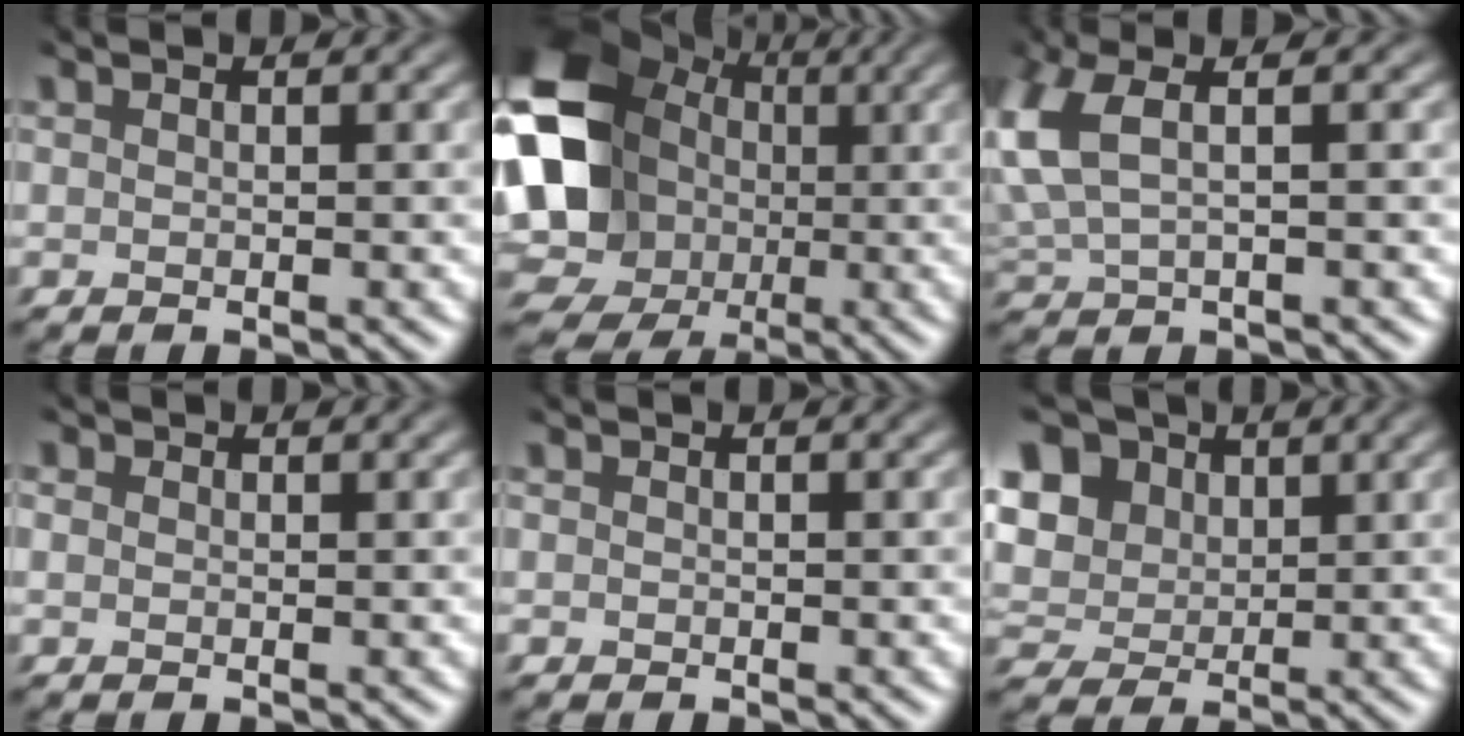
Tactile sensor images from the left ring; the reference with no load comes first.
{"total": 15.1, "force": [-0.1, 13.3, 7.3], "torque": [-0.162, -0.009, -0.011]}
{"total": 5.1, "force": [0.7, 2.3, 4.5], "torque": [-0.131, 0.011, 0.024]}
{"total": 0.6, "force": [-0.3, 0.3, -0.4], "torque": [-0.001, -0.003, 0.003]}
{"total": 0.6, "force": [-0.4, 0.0, -0.5], "torque": [-0.001, -0.001, 0.000]}
{"total": 8.0, "force": [3.2, 6.3, 3.7], "torque": [-0.105, 0.017, 0.052]}